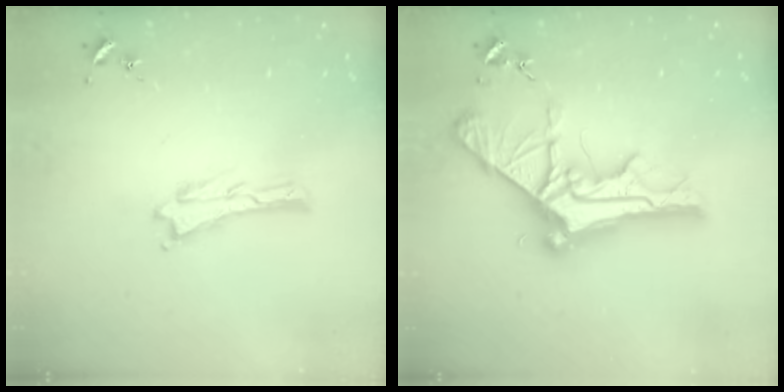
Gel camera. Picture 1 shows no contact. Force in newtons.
{"total": 10.3, "press": 10.3, "slide": 1.1}